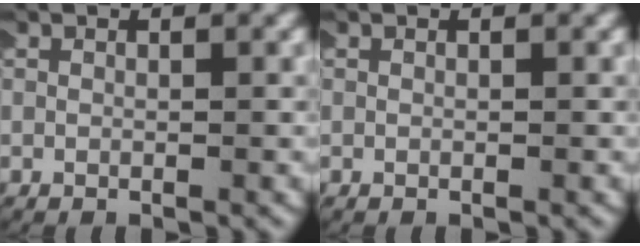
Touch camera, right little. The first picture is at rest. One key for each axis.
{"total": 0.0}